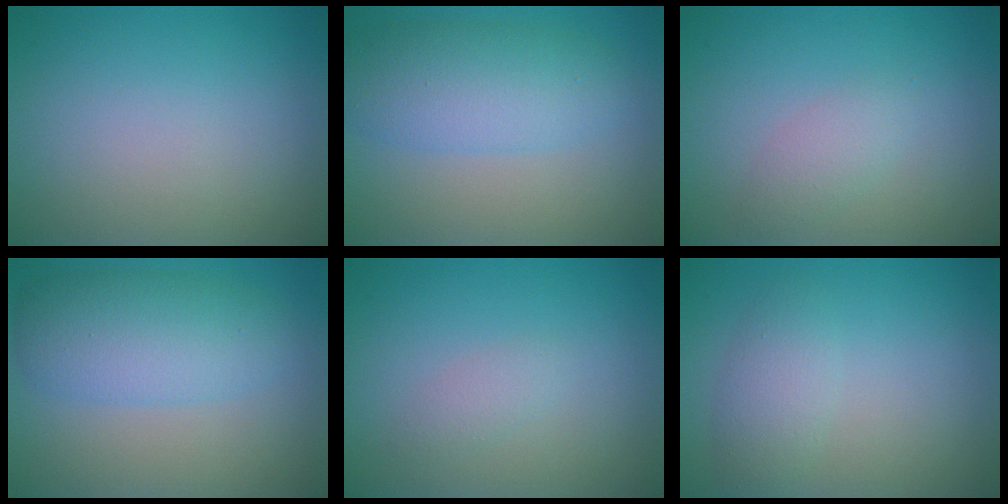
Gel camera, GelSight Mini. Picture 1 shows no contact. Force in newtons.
{"total": 5.2, "press": 5.2, "slide": 0.2}
{"total": 1.7, "press": 1.7, "slide": 0.0}
{"total": 5.5, "press": 5.5, "slide": 0.1}
{"total": 1.1, "press": 1.1, "slide": 0.0}
{"total": 2.4, "press": 2.4, "slide": 0.1}